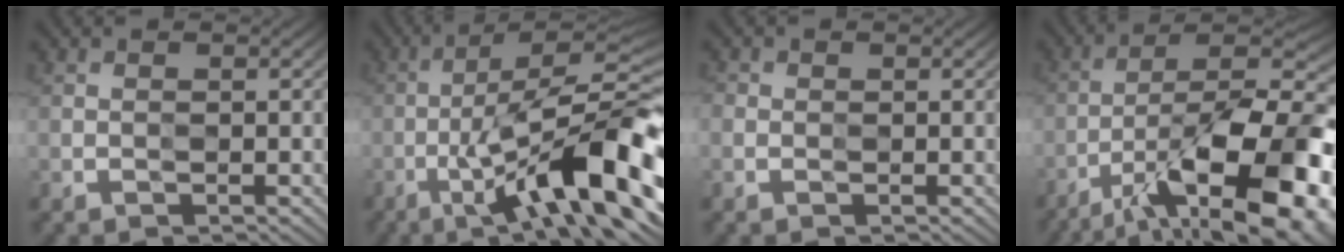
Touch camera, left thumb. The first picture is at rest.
{"total": 15.2, "force": [-6.3, 3.3, 13.5], "torque": [-0.201, 0.010, -0.101]}
{"total": 1.4, "force": [-0.2, 1.3, 0.5], "torque": [-0.012, -0.003, -0.008]}
{"total": 17.0, "force": [-9.2, 6.0, 13.0], "torque": [-0.196, -0.008, -0.154]}